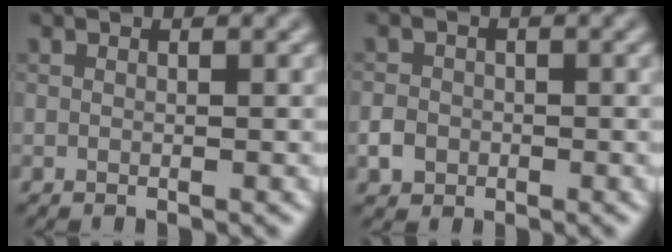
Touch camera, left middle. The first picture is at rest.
{"total": 1.9, "force": [-0.6, 1.7, 0.6], "torque": [-0.008, 0.001, -0.016]}